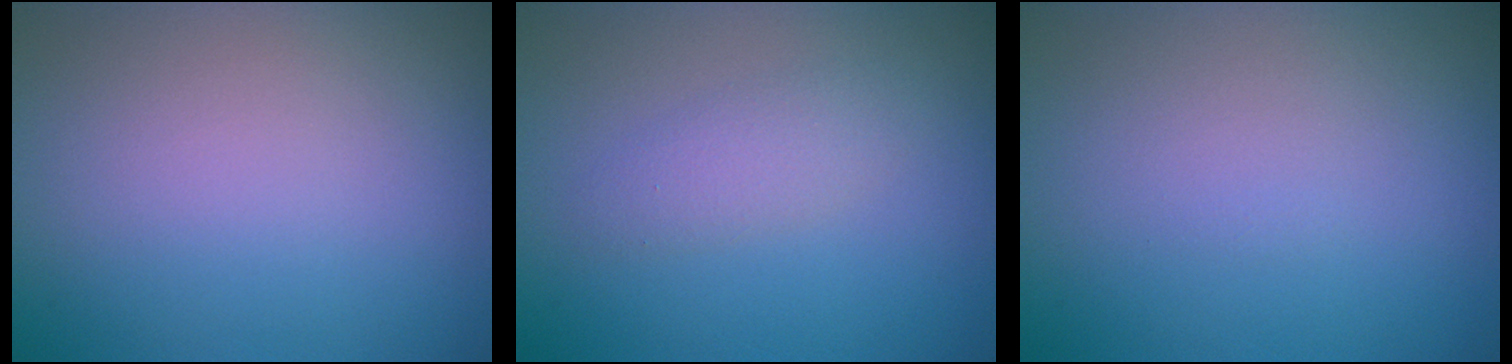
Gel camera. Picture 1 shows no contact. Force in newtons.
{"total": 1.9, "press": 1.9, "slide": 0.1}
{"total": 0.0}